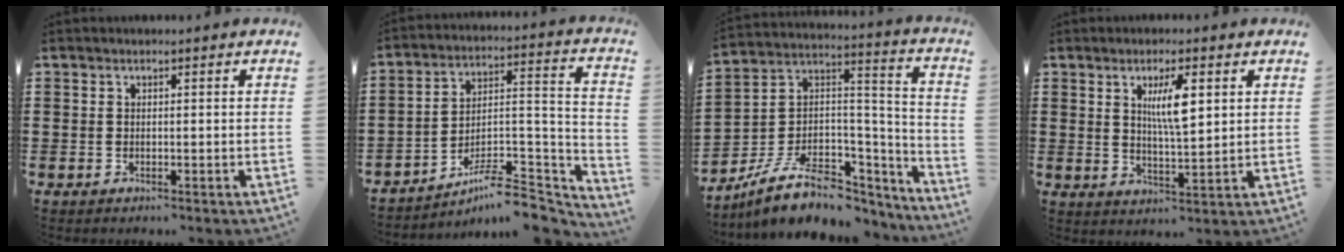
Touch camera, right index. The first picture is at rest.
{"total": 8.0, "force": [-6.6, 1.6, 4.3], "torque": [-0.061, 0.002, -0.124]}
{"total": 9.5, "force": [-5.9, 5.1, 5.4], "torque": [-0.115, 0.006, -0.107]}
{"total": 5.8, "force": [1.9, 1.1, 5.4], "torque": [-0.101, 0.001, 0.029]}